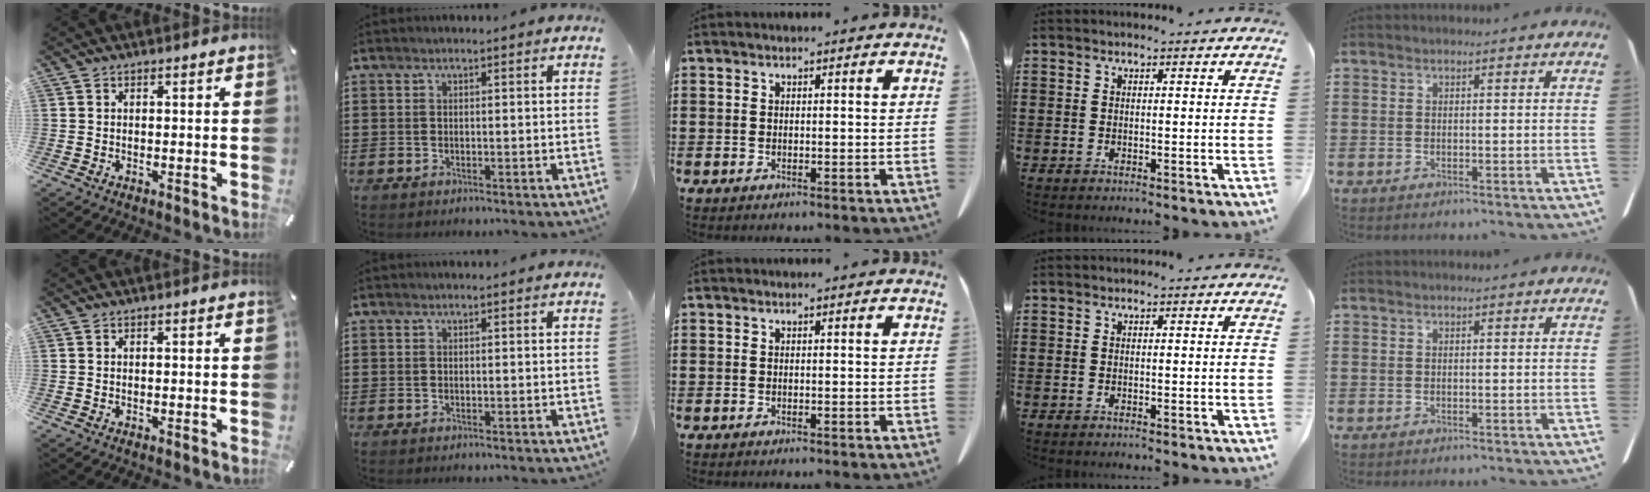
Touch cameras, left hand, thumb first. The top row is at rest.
{}